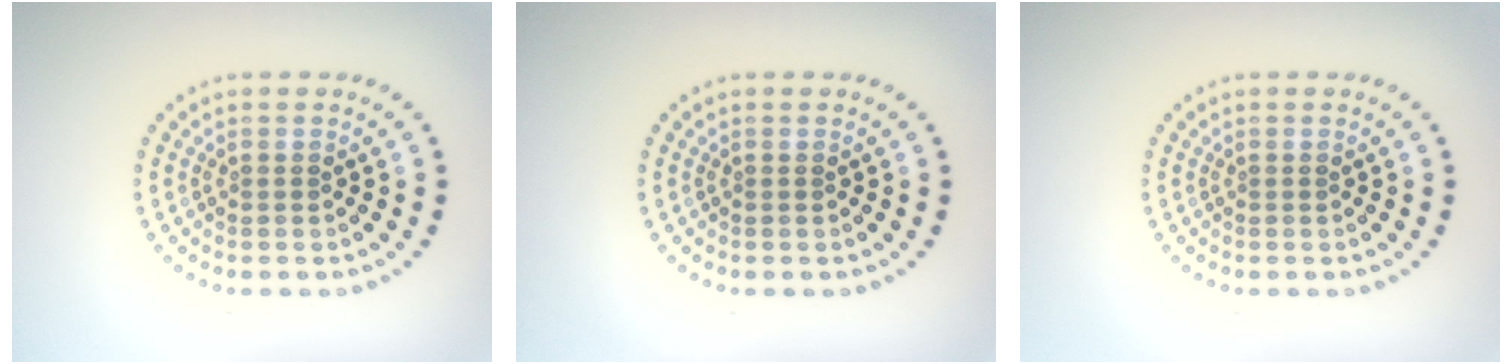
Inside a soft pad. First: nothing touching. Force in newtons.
{"total": 0.0}
{"total": 0.0}